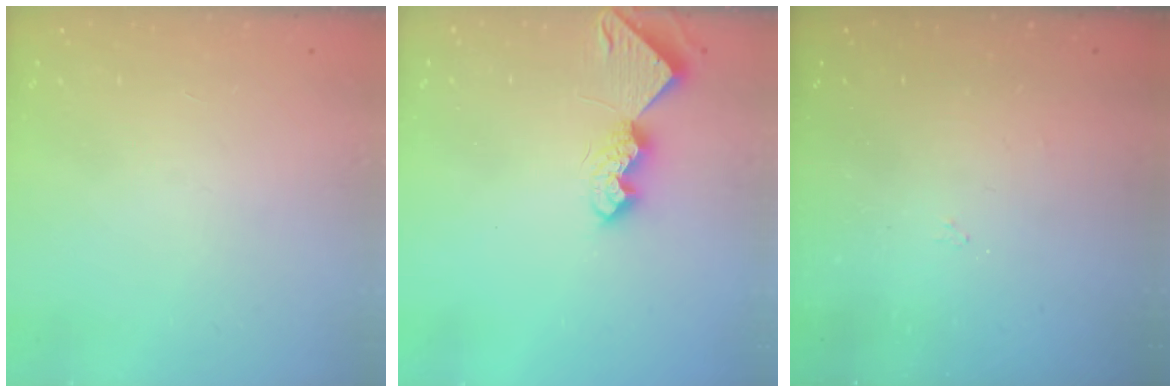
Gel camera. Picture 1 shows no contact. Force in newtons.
{"total": 9.6, "press": 9.6, "slide": 0.6}
{"total": 2.9, "press": 2.8, "slide": 0.4}